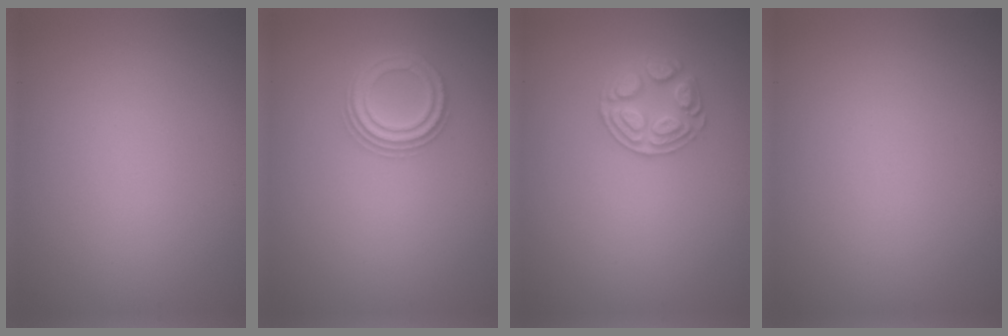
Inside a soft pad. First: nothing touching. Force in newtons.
{"total": 2.5, "press": 2.4, "slide": 0.4}
{"total": 2.6, "press": 2.6, "slide": 0.4}
{"total": 0.0}